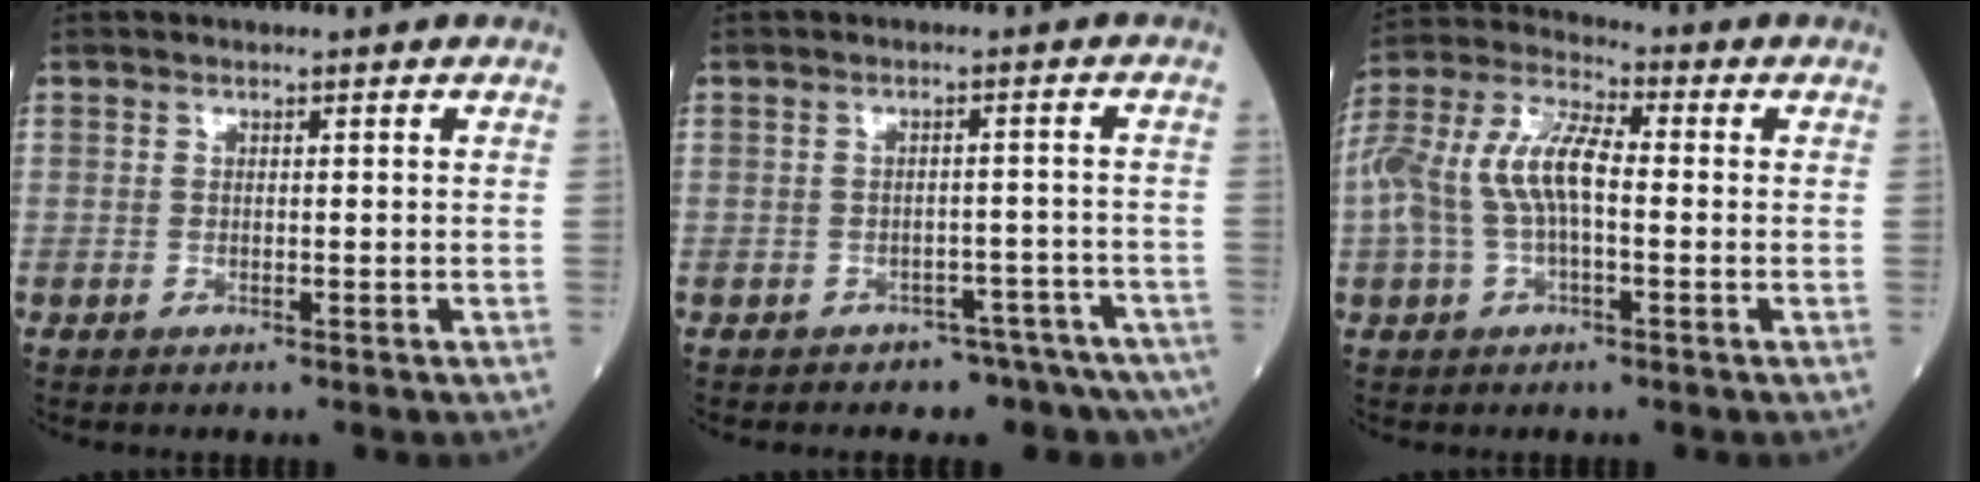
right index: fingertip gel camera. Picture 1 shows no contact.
{"total": 6.1, "force": [-5.4, 2.5, 1.3], "torque": [-0.001, 0.027, -0.066]}
{"total": 10.9, "force": [-0.4, 4.4, 10.0], "torque": [-0.231, 0.030, -0.011]}